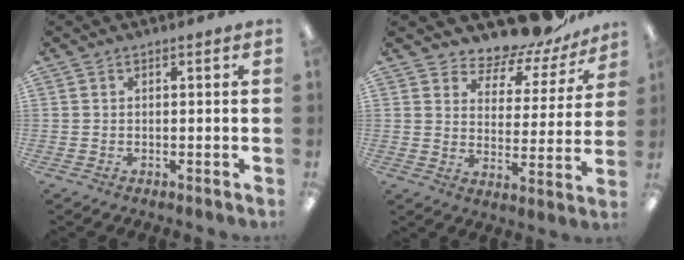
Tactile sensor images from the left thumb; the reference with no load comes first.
{"total": 11.5, "force": [10.8, 3.3, 2.4], "torque": [-0.043, -0.100, 0.188]}